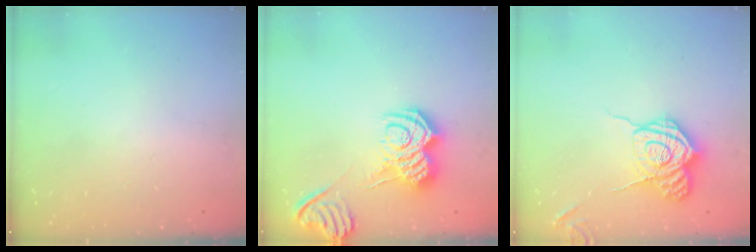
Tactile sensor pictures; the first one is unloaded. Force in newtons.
{"total": 11.4, "press": 11.4, "slide": 0.6}
{"total": 14.2, "press": 14.1, "slide": 0.8}